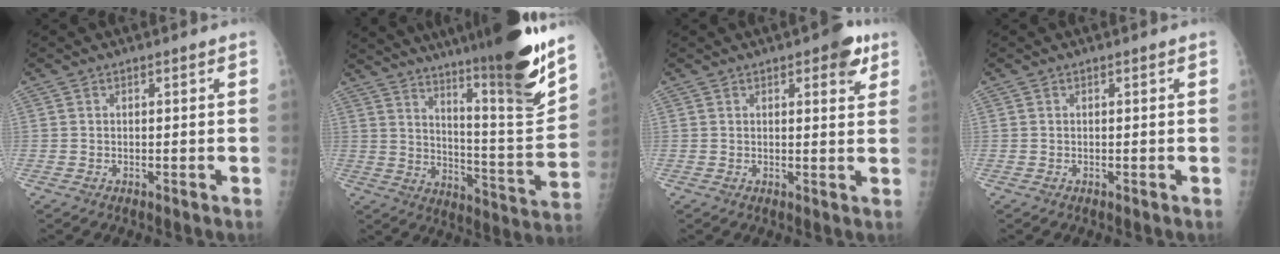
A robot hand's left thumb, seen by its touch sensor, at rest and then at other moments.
{"total": 25.5, "force": [18.1, 2.5, 17.8], "torque": [-0.250, -0.108, 0.272]}
{"total": 5.4, "force": [2.9, 2.1, 4.1], "torque": [-0.032, -0.009, 0.028]}
{"total": 0.0}